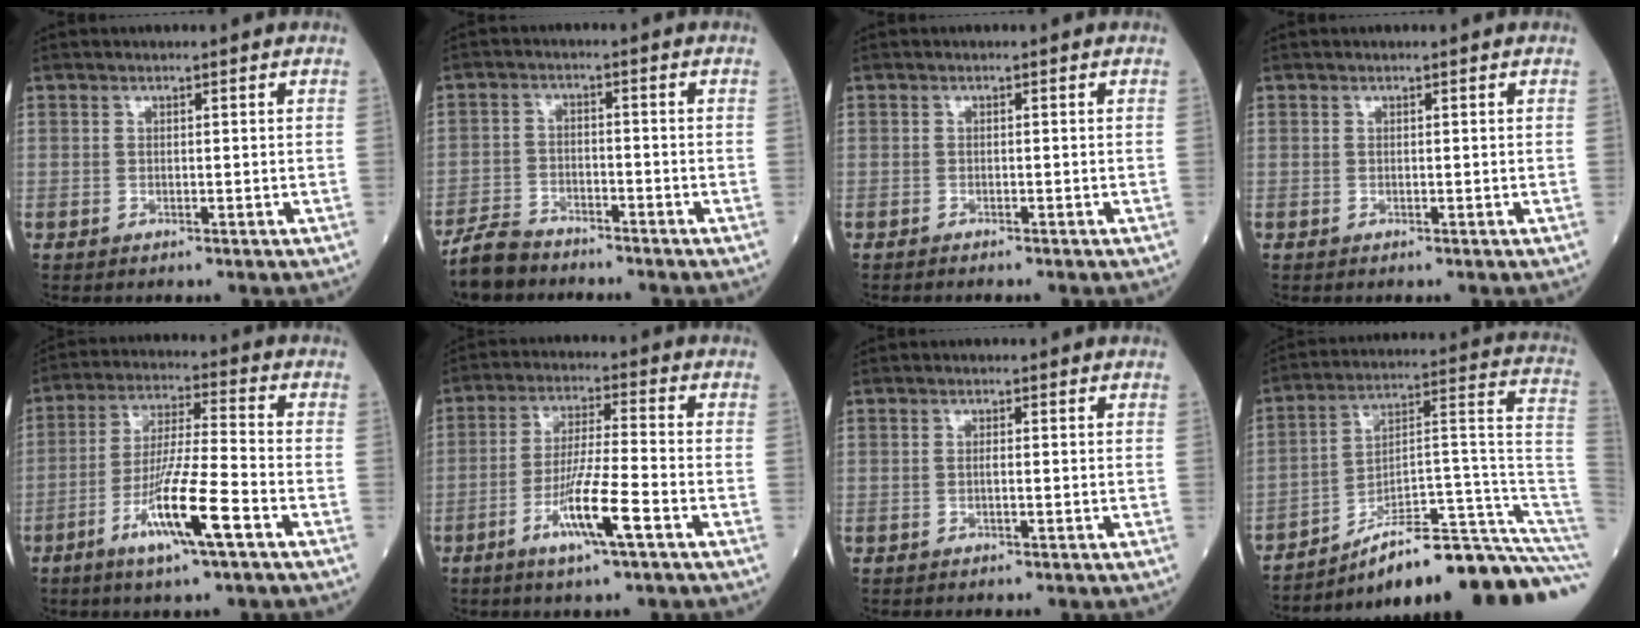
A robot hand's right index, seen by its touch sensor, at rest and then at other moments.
{"total": 5.4, "force": [-5.1, 1.5, 0.9], "torque": [-0.025, -0.012, -0.098]}
{"total": 1.2, "force": [-1.1, -0.1, 0.3], "torque": [-0.002, -0.001, -0.015]}
{"total": 0.0}
{"total": 11.8, "force": [-5.4, 0.2, 10.5], "torque": [-0.201, -0.013, -0.102]}
{"total": 9.4, "force": [-4.2, 0.0, 8.4], "torque": [-0.163, -0.010, -0.080]}
{"total": 0.9, "force": [-0.2, 0.1, 0.9], "torque": [-0.018, 0.001, -0.004]}
{"total": 21.5, "force": [-17.6, 0.6, 12.3], "torque": [-0.092, 0.054, -0.260]}